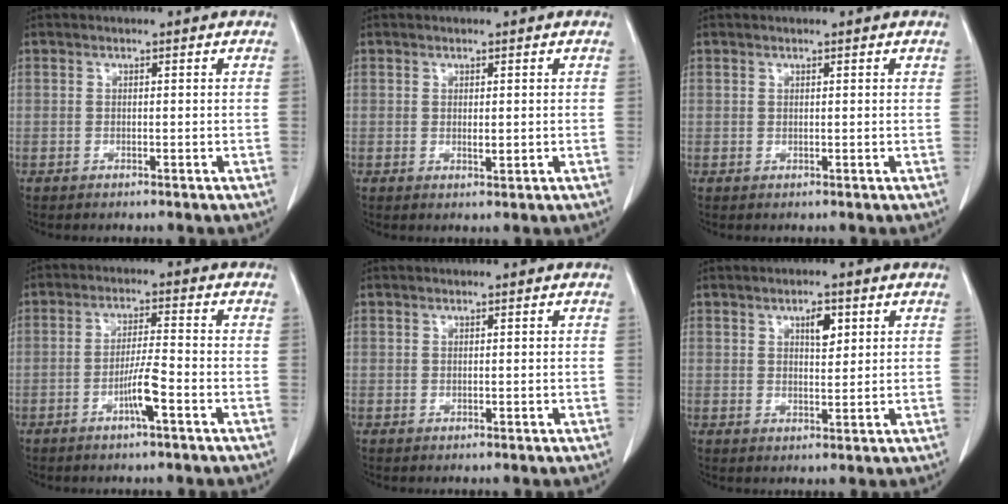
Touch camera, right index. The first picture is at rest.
{"total": 1.1, "force": [0.0, 0.4, 1.0], "torque": [-0.016, -0.004, 0.003]}
{"total": 0.0}
{"total": 4.0, "force": [-1.7, 0.3, 3.5], "torque": [-0.064, -0.001, -0.032]}
{"total": 0.0}
{"total": 3.5, "force": [1.7, 1.4, 2.7], "torque": [-0.041, -0.002, 0.028]}